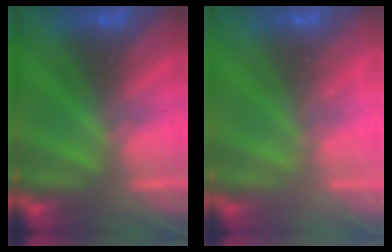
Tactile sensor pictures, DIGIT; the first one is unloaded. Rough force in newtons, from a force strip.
{"total": 2.3}